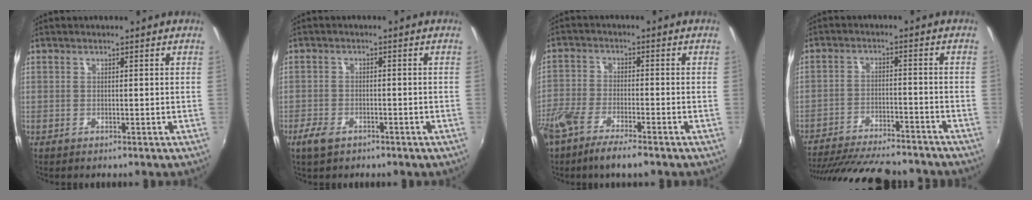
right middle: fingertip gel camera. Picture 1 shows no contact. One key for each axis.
{"total": 4.5, "fx": -2.9, "fy": 2.4, "fz": 2.4, "tx": -0.062, "ty": -0.008, "tz": -0.050}
{"total": 8.6, "fx": -6.4, "fy": 1.9, "fz": 5.4, "tx": -0.132, "ty": -0.023, "tz": -0.127}
{"total": 22.2, "fx": -19.3, "fy": 5.3, "fz": 9.6, "tx": -0.190, "ty": -0.018, "tz": -0.274}